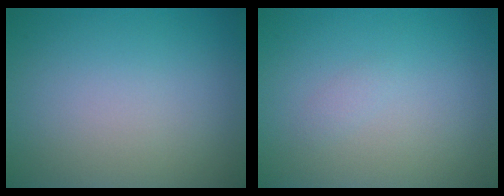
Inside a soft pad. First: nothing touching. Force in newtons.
{"total": 0.6, "press": 0.6, "slide": 0.0}